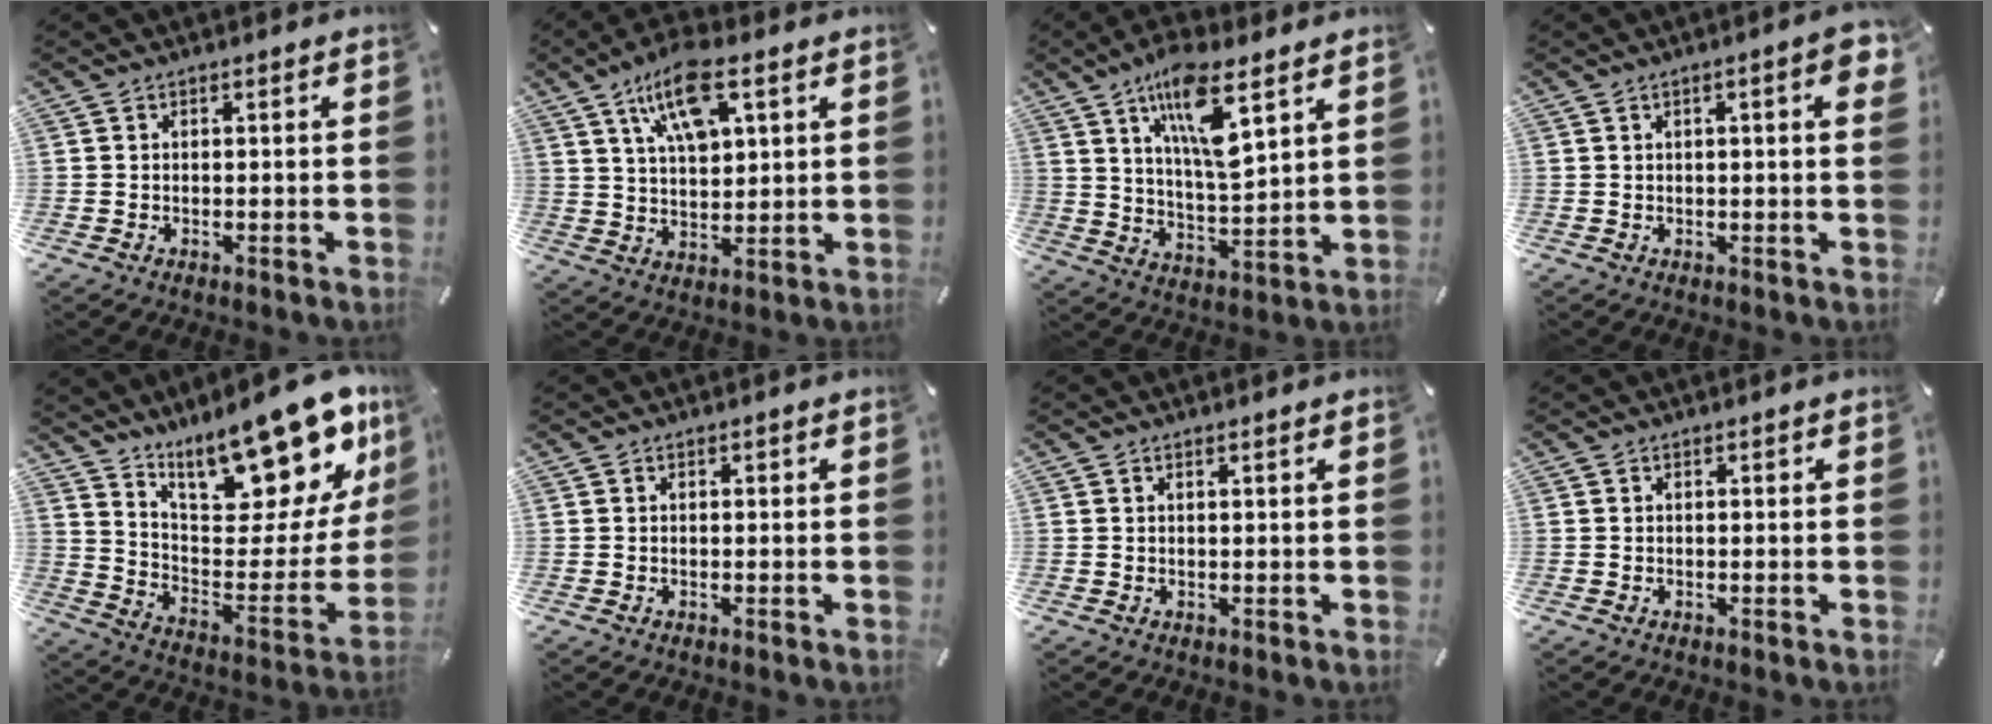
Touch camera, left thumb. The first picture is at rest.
{"total": 11.9, "force": [6.3, 5.3, 8.5], "torque": [-0.152, -0.008, 0.112]}
{"total": 13.7, "force": [8.0, 3.8, 10.4], "torque": [-0.193, -0.033, 0.133]}
{"total": 4.9, "force": [1.3, 1.0, 4.6], "torque": [-0.069, 0.000, 0.019]}
{"total": 22.1, "force": [17.4, 7.8, 11.3], "torque": [-0.144, -0.129, 0.293]}
{"total": 0.0}
{"total": 0.7, "force": [0.6, -0.1, 0.4], "torque": [-0.005, -0.002, 0.012]}
{"total": 0.0}